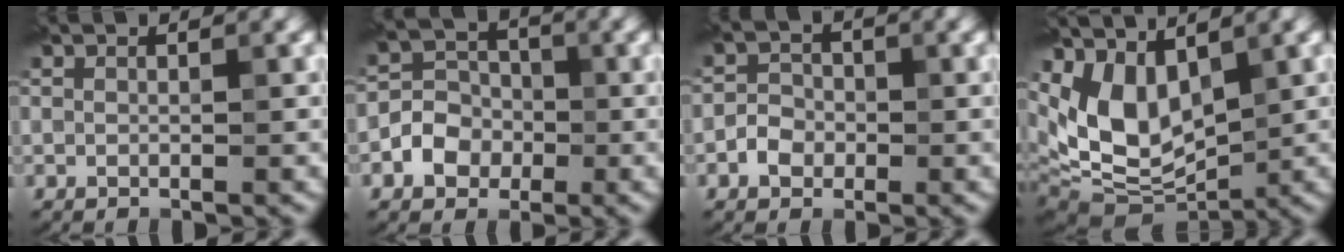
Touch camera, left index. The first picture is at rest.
{"total": 3.8, "force": [-1.3, 3.2, 1.5], "torque": [-0.008, 0.006, -0.030]}
{"total": 2.2, "force": [-0.9, 1.8, 0.9], "torque": [-0.012, 0.004, -0.021]}
{"total": 7.3, "force": [2.0, 4.5, 5.4], "torque": [-0.110, -0.019, 0.041]}